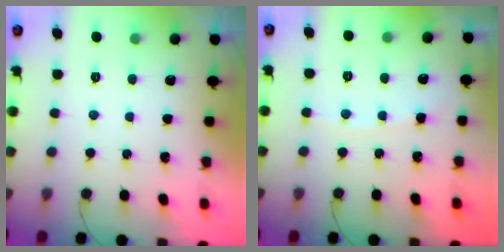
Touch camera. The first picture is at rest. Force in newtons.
{"total": 4.1, "press": 4.0, "slide": 0.6}